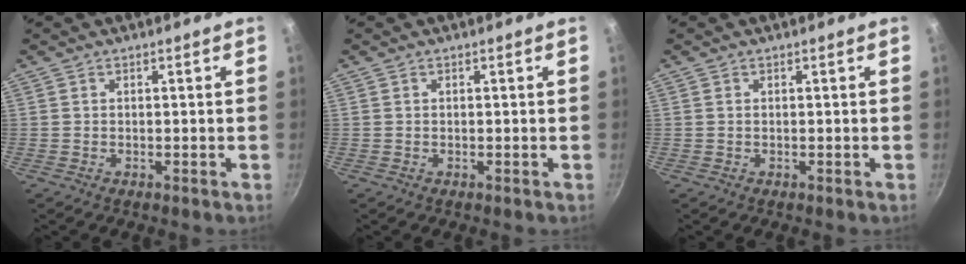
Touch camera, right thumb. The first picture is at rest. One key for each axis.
{"total": 0.0}
{"total": 0.0}